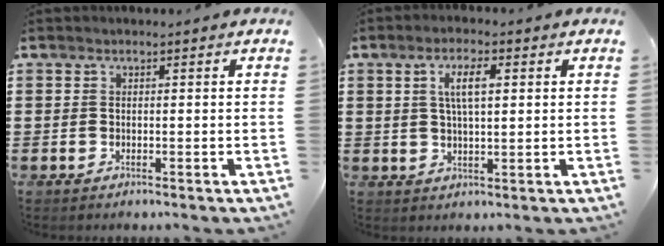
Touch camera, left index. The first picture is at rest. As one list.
[{"total": 5.0, "force": [1.3, 1.7, 4.6], "torque": [-0.095, 0.010, 0.020]}]